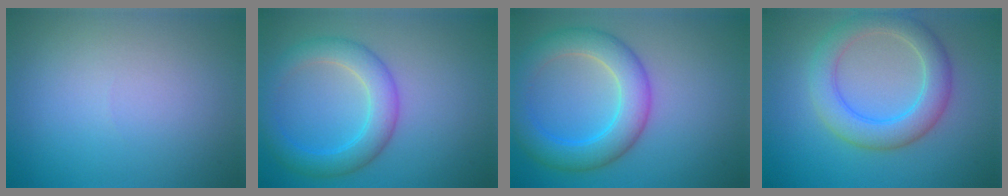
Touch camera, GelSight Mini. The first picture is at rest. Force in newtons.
{"total": 4.5, "press": 4.4, "slide": 0.3}
{"total": 5.9, "press": 5.9, "slide": 0.2}
{"total": 5.2, "press": 5.2, "slide": 0.3}